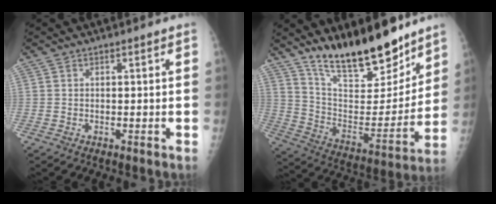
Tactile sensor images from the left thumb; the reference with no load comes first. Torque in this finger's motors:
{"motor_torque": [0.41, 0.24, 1.28, -1.49, 0.15]}